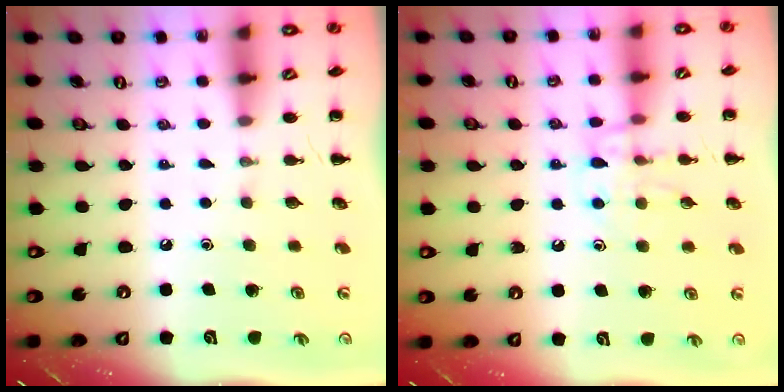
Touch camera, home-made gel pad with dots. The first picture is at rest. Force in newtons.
{"total": 9.6, "press": 9.6, "slide": 0.7}